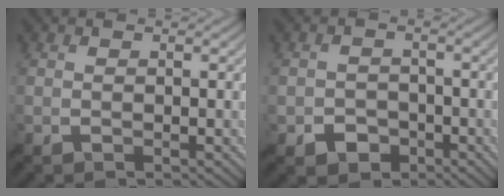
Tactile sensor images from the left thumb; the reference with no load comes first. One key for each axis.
{"total": 3.2, "fx": -1.8, "fy": 2.4, "fz": 1.0, "tx": -0.013, "ty": -0.006, "tz": -0.034}